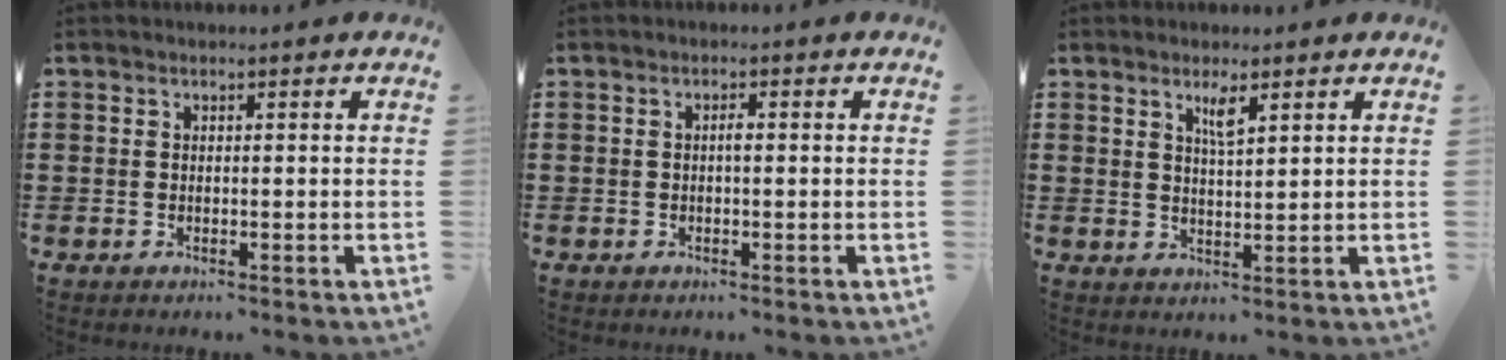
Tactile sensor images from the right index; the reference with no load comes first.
{"total": 1.1, "force": [-0.1, 0.2, 1.0], "torque": [-0.021, -0.001, -0.002]}
{"total": 2.7, "force": [1.7, 0.5, 2.1], "torque": [-0.036, -0.001, 0.026]}